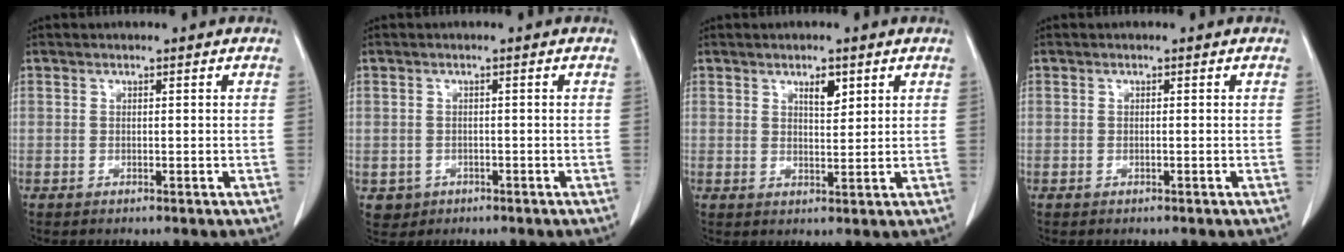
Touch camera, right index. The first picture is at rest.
{"total": 2.4, "force": [-0.8, 2.3, 0.2], "torque": [0.000, 0.007, -0.006]}
{"total": 3.0, "force": [1.7, 1.0, 2.2], "torque": [-0.037, -0.003, 0.030]}
{"total": 0.0}